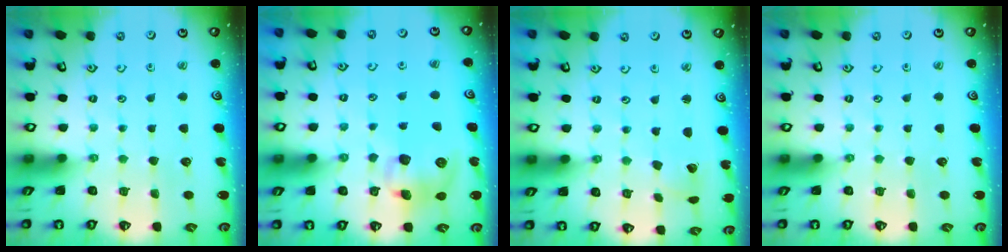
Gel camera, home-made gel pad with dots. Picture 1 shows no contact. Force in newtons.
{"total": 9.9, "press": 9.8, "slide": 1.3}
{"total": 3.4, "press": 3.3, "slide": 0.2}
{"total": 0.0}